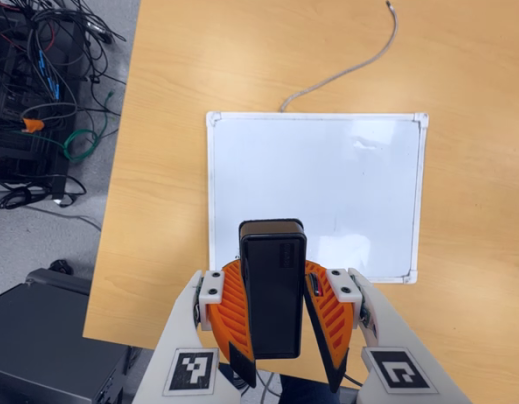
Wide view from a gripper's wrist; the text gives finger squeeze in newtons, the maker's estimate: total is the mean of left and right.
{"total": 11.0, "left": 10.6, "right": 11.4}